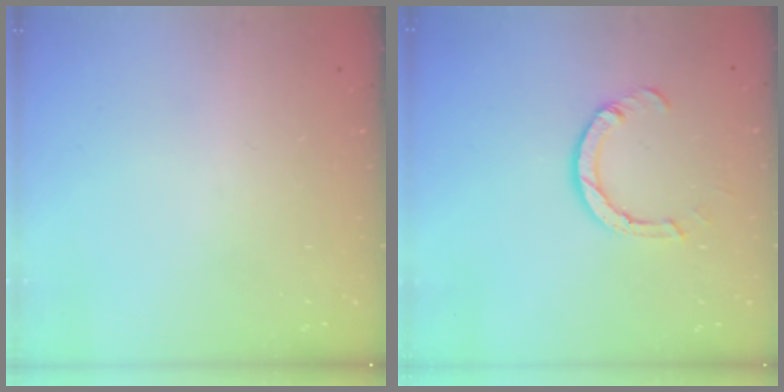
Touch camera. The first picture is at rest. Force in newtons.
{"total": 4.2, "press": 4.2, "slide": 0.1}